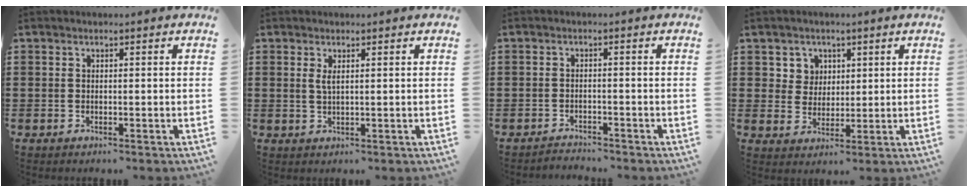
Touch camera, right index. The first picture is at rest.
{"total": 1.6, "force": [0.6, 0.4, 1.4], "torque": [-0.029, 0.003, 0.010]}
{"total": 1.8, "force": [-1.8, 0.2, -0.2], "torque": [-0.003, 0.003, -0.041]}
{"total": 4.2, "force": [1.9, 3.7, 0.5], "torque": [-0.022, 0.010, 0.034]}